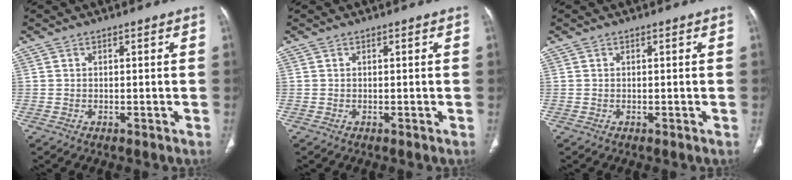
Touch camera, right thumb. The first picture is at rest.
{"total": 0.0}
{"total": 0.0}